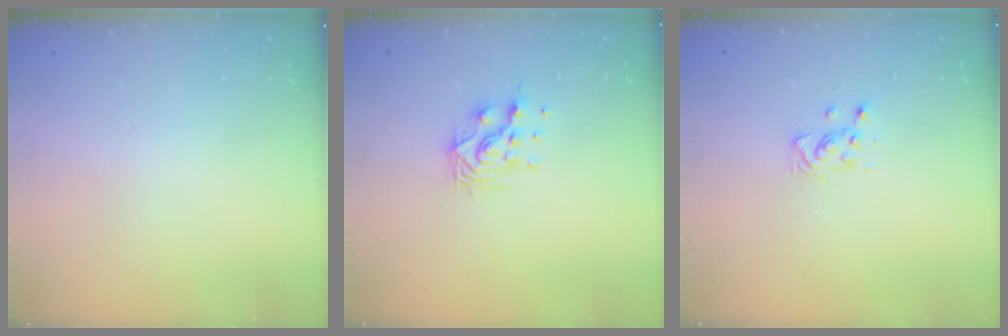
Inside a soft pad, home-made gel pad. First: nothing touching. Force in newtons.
{"total": 9.2, "press": 9.2, "slide": 0.7}
{"total": 5.4, "press": 5.3, "slide": 1.2}